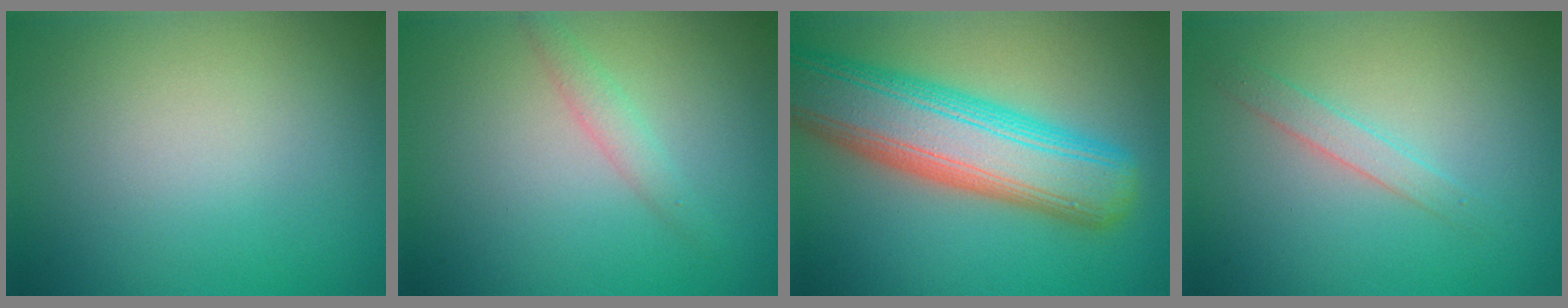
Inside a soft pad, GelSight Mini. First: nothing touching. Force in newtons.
{"total": 1.5, "press": 1.5, "slide": 0.1}
{"total": 10.8, "press": 10.8, "slide": 0.4}
{"total": 1.6, "press": 1.6, "slide": 0.1}